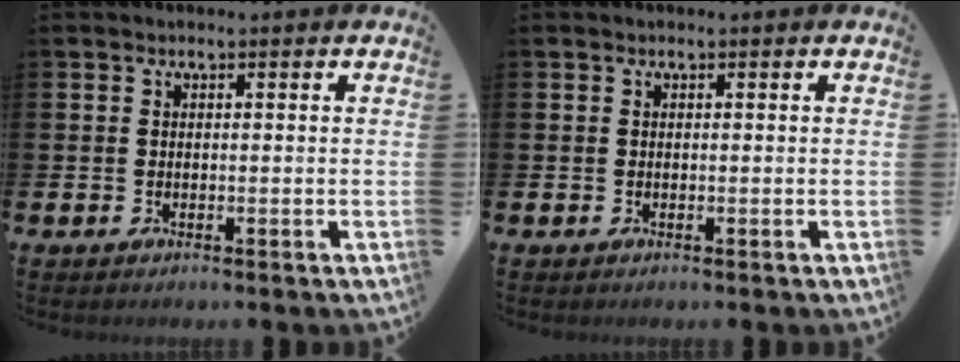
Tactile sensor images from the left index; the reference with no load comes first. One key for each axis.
{"total": 0.0}